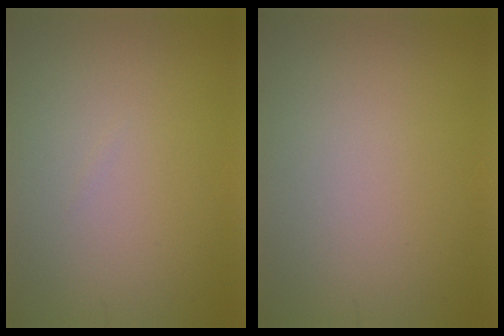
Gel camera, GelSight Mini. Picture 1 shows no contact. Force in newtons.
{"total": 0.0}